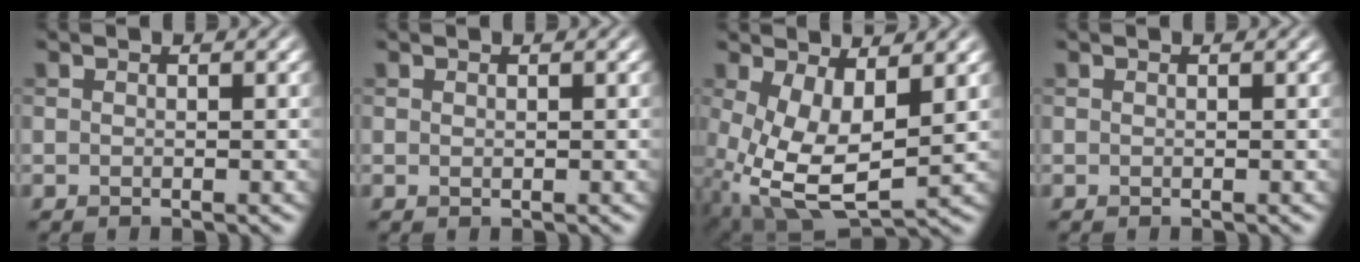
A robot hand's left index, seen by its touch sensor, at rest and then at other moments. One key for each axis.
{"total": 0.0}
{"total": 8.7, "fx": -0.6, "fy": 4.4, "fz": 7.5, "tx": -0.166, "ty": -0.017, "tz": -0.005}
{"total": 0.0}